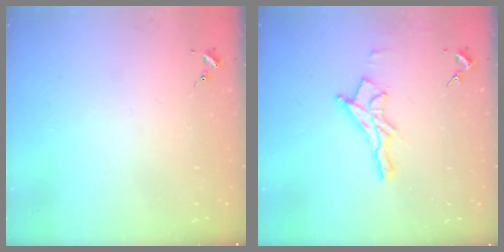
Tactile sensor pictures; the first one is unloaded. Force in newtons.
{"total": 11.7, "press": 11.7, "slide": 0.8}